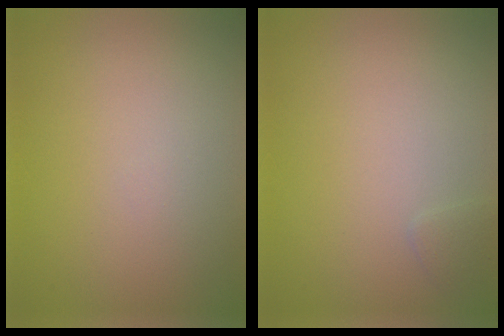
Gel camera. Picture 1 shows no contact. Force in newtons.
{"total": 0.6, "press": 0.6, "slide": 0.1}